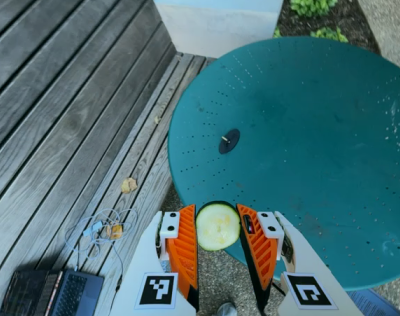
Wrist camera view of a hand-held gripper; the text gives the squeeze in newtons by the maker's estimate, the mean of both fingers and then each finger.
{"total": 10.9, "left": 11.5, "right": 10.4}